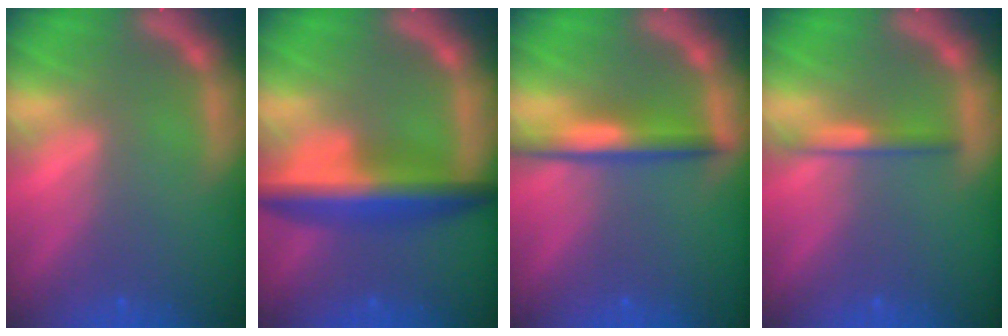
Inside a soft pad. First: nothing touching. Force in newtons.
{"total": 7.1}
{"total": 4.0}
{"total": 2.0}